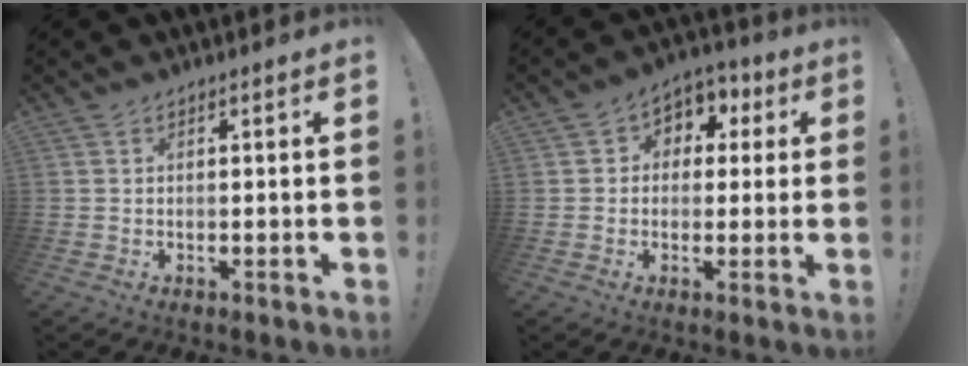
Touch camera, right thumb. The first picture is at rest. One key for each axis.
{"total": 6.2, "fx": -0.2, "fy": 5.7, "fz": 2.4, "tx": -0.028, "ty": 0.010, "tz": -0.001}